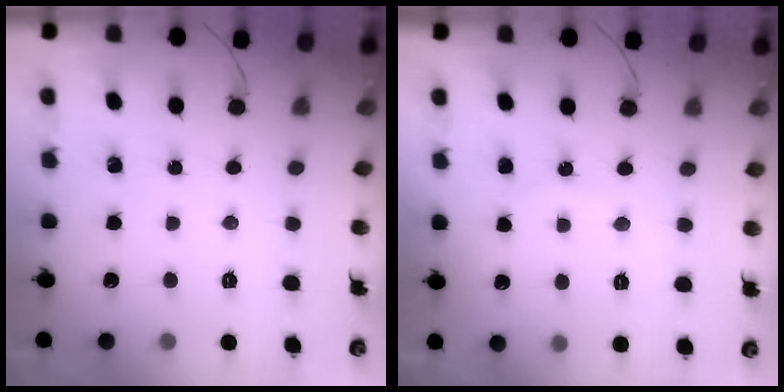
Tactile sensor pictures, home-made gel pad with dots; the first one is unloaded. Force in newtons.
{"total": 4.5, "press": 4.4, "slide": 0.5}